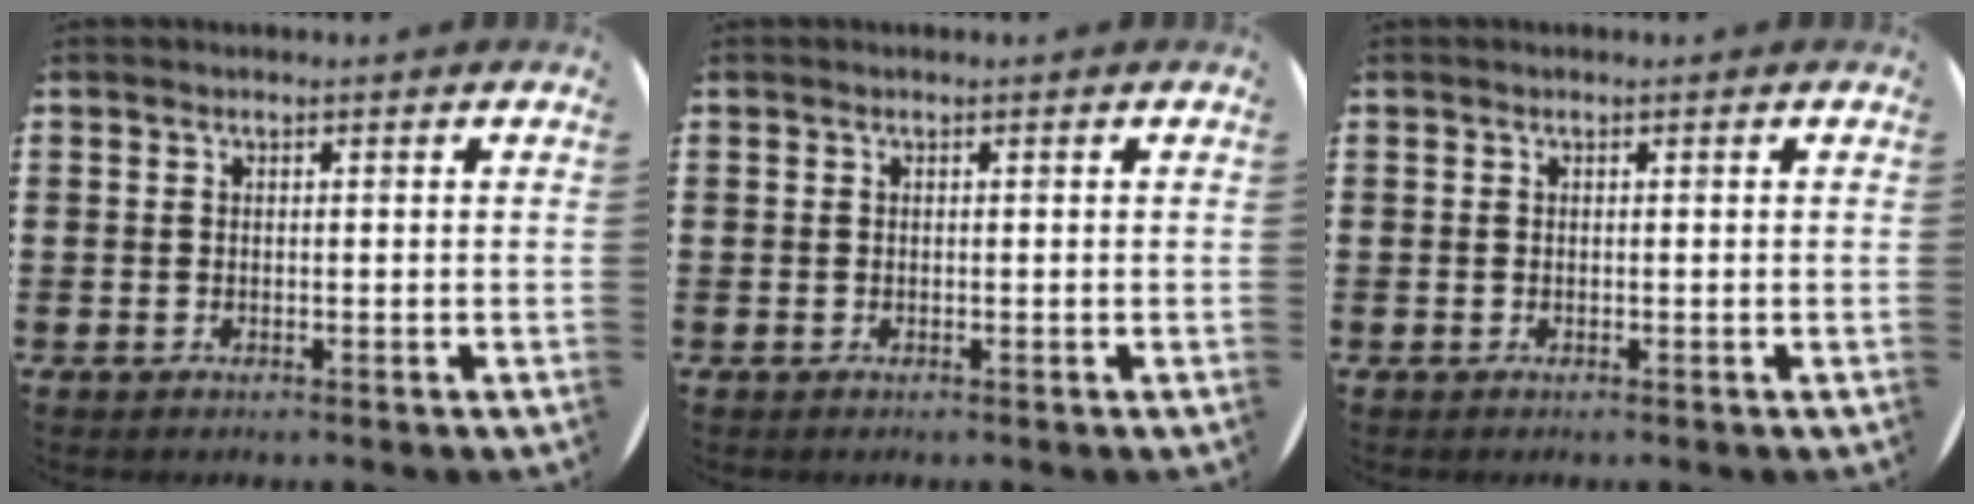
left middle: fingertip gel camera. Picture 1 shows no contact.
{"total": 0.0}
{"total": 0.0}